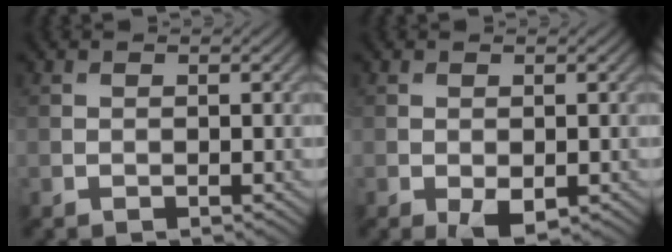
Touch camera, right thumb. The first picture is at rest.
{"total": 2.4, "force": [-1.0, 1.4, 1.7], "torque": [-0.036, -0.005, -0.011]}